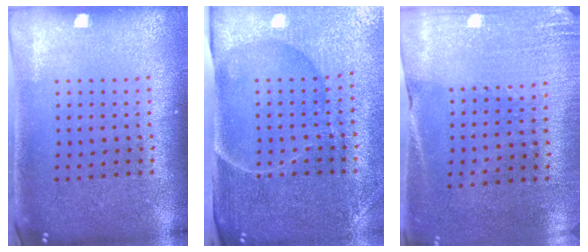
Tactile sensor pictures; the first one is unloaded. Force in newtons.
{"total": 4.6, "press": 4.0, "slide": 2.3}
{"total": 2.6, "press": 2.4, "slide": 1.0}